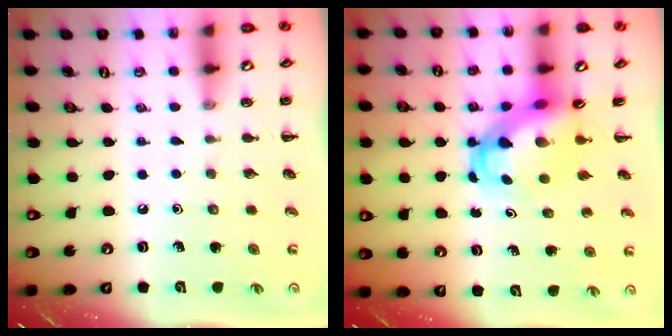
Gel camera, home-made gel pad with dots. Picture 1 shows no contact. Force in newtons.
{"total": 5.1, "press": 4.9, "slide": 1.4}